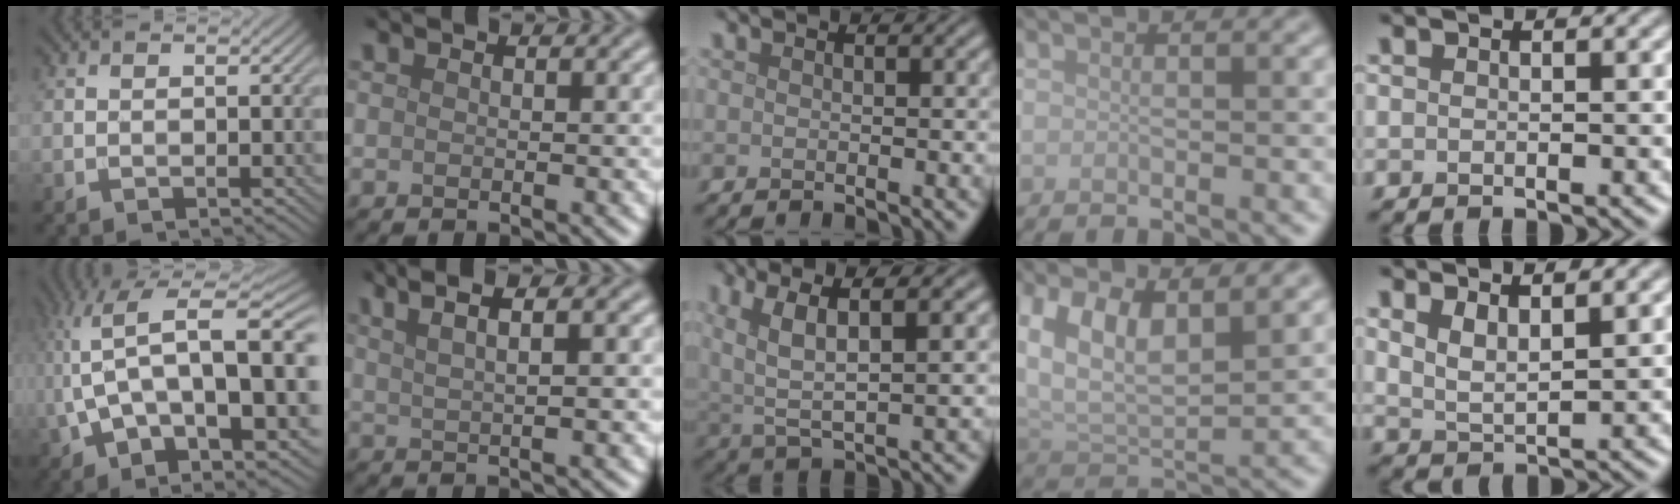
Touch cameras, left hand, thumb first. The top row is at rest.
{"thumb": {"total": 19.1, "force": [2.5, 8.6, 16.9], "torque": [-0.324, -0.002, 0.069]}, "index": {"total": 5.7, "force": [3.2, 2.0, 4.2], "torque": [-0.050, 0.021, 0.024]}, "middle": {"total": 6.7, "force": [2.8, 1.9, 5.7], "torque": [-0.122, 0.007, 0.056]}, "ring": {"total": 8.6, "force": [3.5, 4.3, 6.5], "torque": [-0.120, 0.001, 0.058]}, "little": {"total": 2.9, "force": [2.0, 0.8, 2.0], "torque": [-0.041, -0.007, 0.040]}}